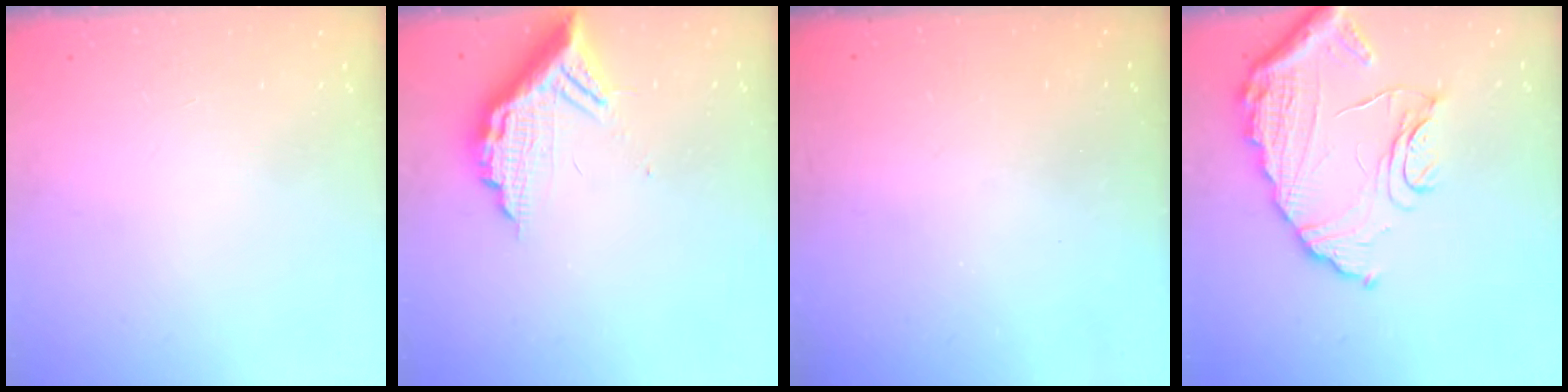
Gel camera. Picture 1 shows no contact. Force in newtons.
{"total": 11.4, "press": 11.3, "slide": 1.1}
{"total": 3.2, "press": 3.2, "slide": 0.1}
{"total": 15.1, "press": 15.0, "slide": 1.4}